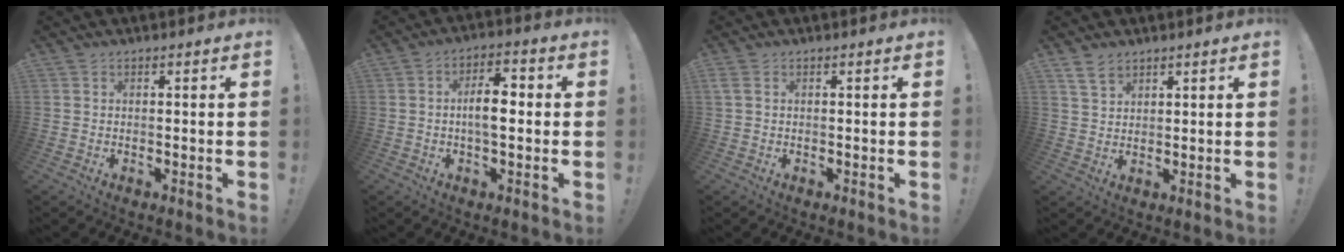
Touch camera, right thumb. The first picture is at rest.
{"total": 7.6, "force": [-0.4, 3.5, 6.7], "torque": [-0.106, 0.006, -0.014]}
{"total": 1.8, "force": [0.5, 1.1, 1.3], "torque": [-0.034, 0.007, 0.012]}
{"total": 4.8, "force": [3.5, 2.6, 2.0], "torque": [-0.039, -0.012, 0.068]}